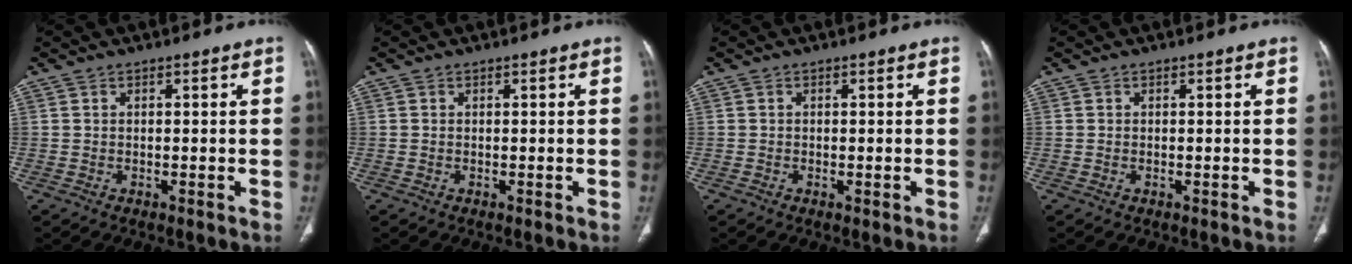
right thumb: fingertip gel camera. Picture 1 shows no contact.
{"total": 0.0}
{"total": 0.6, "force": [-0.2, 0.2, 0.5], "torque": [-0.009, -0.003, -0.004]}
{"total": 0.0}